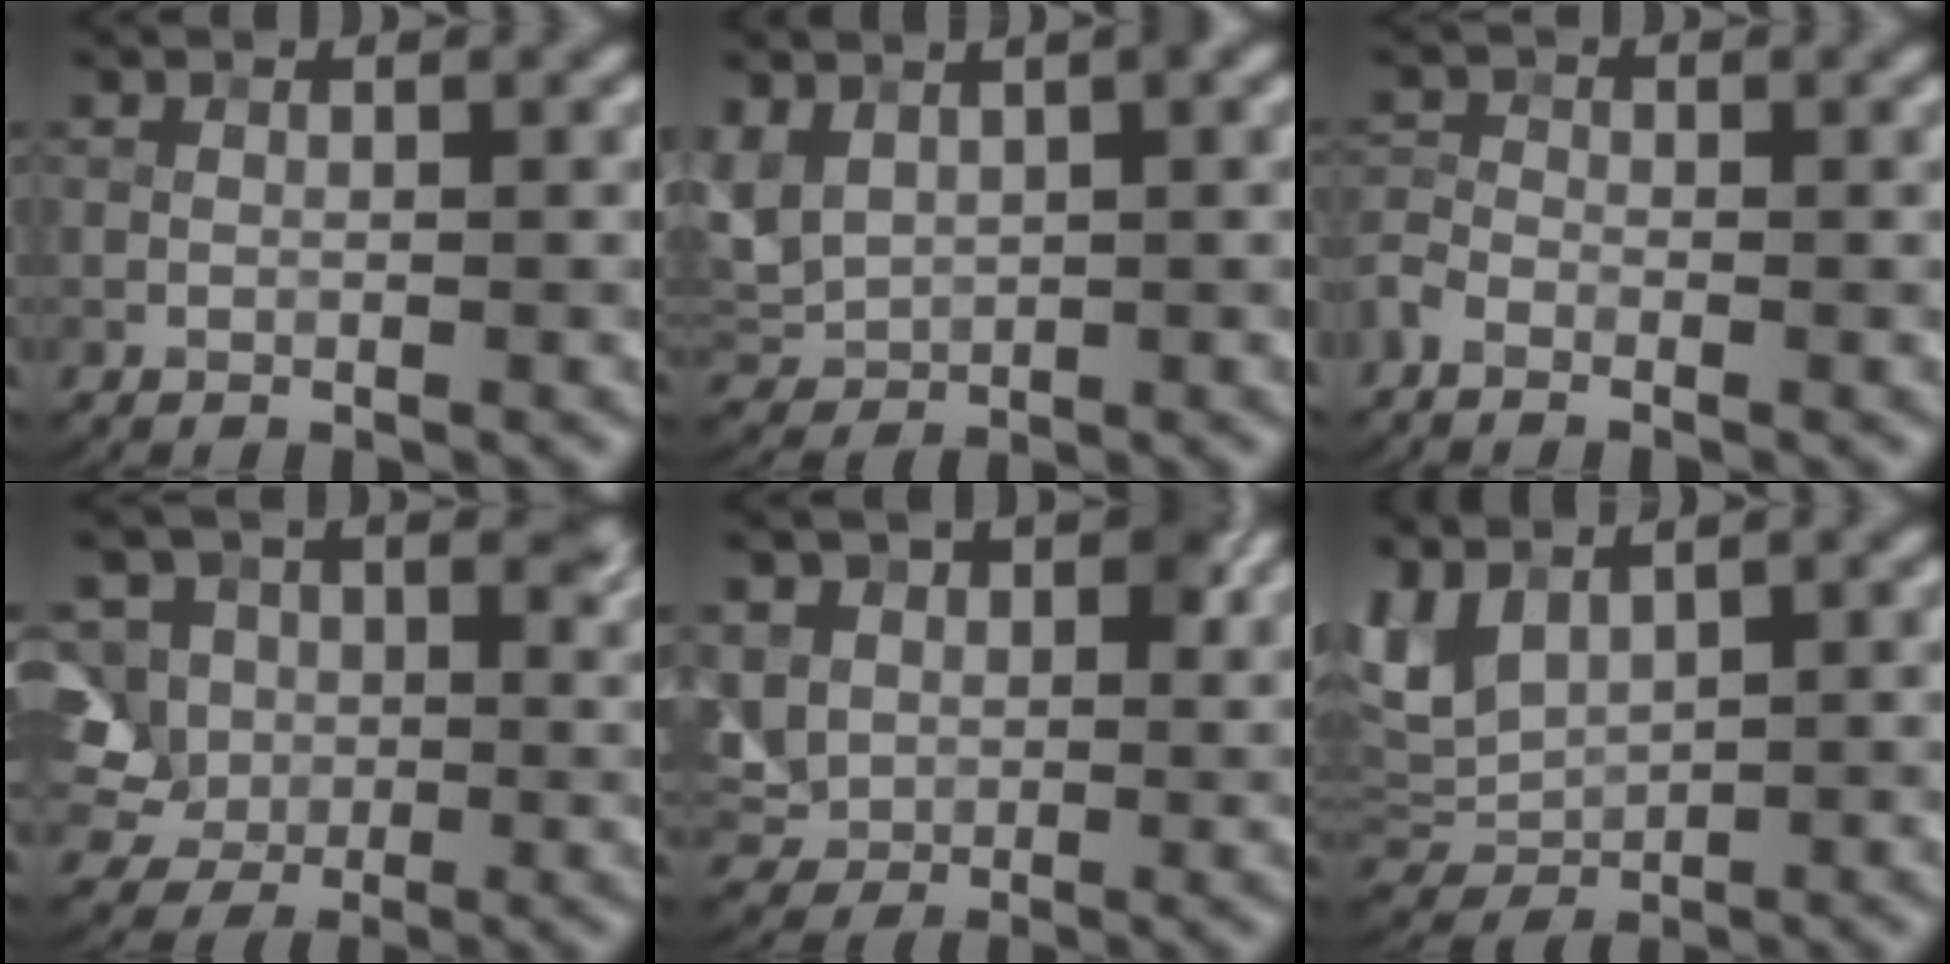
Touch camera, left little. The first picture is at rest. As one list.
[{"total": 3.7, "force": [1.3, 2.4, 2.4], "torque": [-0.058, 0.004, 0.028]}, {"total": 1.8, "force": [-1.4, 0.8, 0.8], "torque": [-0.018, 0.001, -0.040]}, {"total": 10.6, "force": [3.9, 8.2, 5.4], "torque": [-0.105, 0.021, 0.037]}, {"total": 7.8, "force": [2.6, 6.1, 4.0], "torque": [-0.102, 0.013, 0.036]}, {"total": 3.8, "force": [2.0, 2.2, 2.3], "torque": [-0.057, 0.001, 0.044]}]